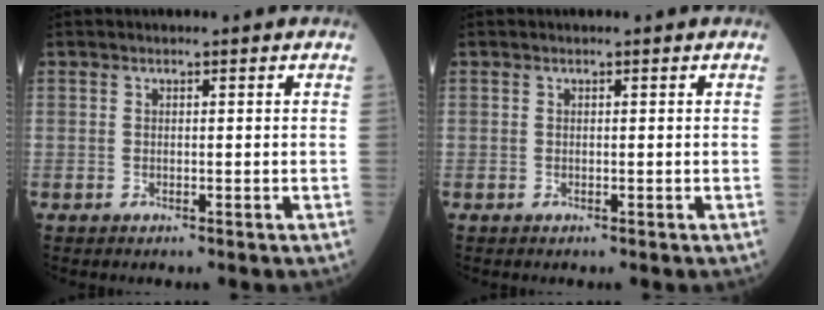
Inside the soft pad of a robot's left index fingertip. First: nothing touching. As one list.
[{"total": 0.0}]